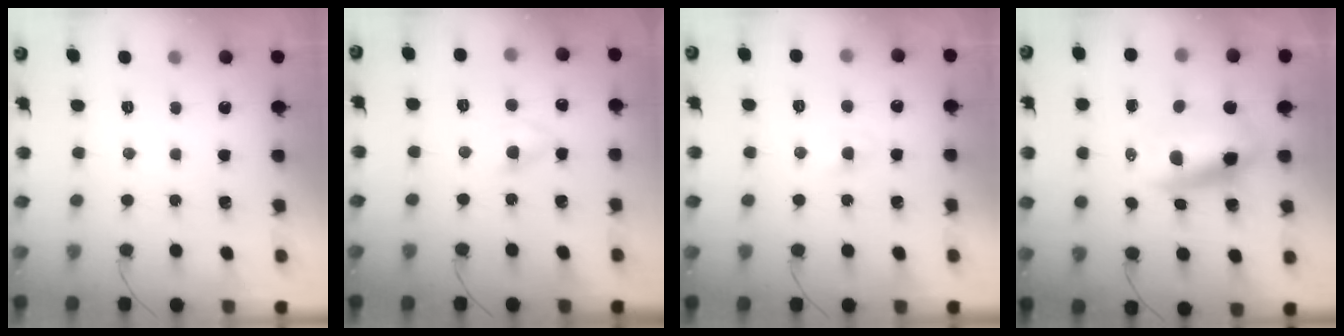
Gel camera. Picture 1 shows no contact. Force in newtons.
{"total": 2.9, "press": 2.7, "slide": 1.2}
{"total": 0.0}
{"total": 8.6, "press": 8.3, "slide": 2.1}